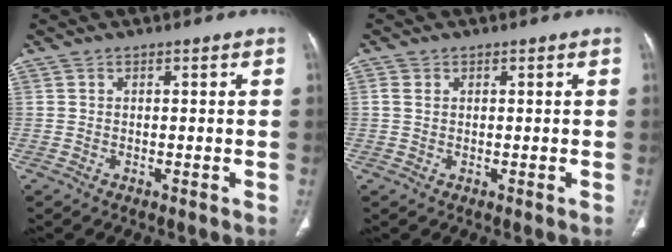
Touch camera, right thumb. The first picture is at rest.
{"total": 1.6, "force": [0.4, 1.3, 1.0], "torque": [-0.024, 0.002, 0.010]}